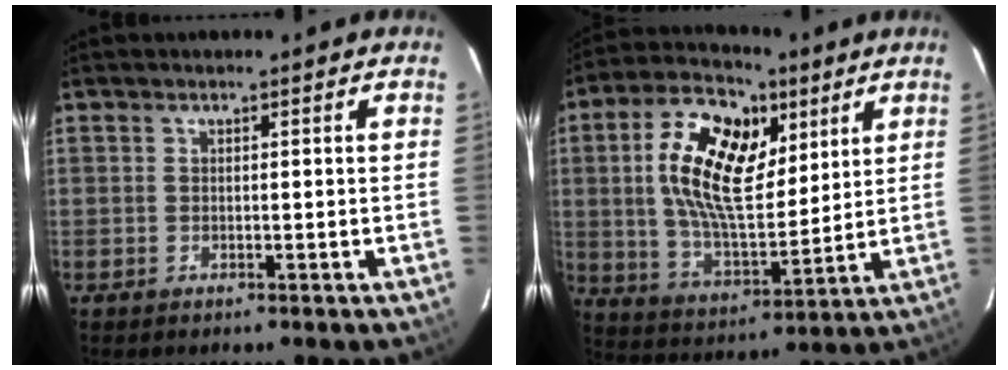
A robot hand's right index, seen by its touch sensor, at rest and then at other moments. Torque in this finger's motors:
{"motor_torque": [1.52, 0.62, 0.59, 0.12]}